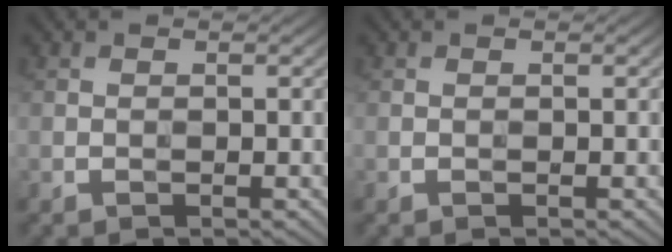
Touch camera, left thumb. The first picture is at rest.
{"total": 0.0}